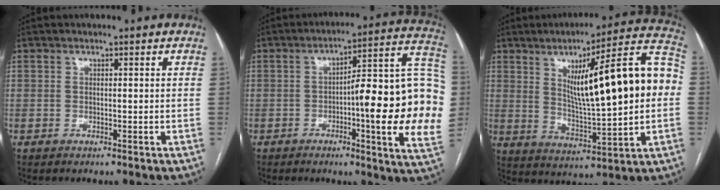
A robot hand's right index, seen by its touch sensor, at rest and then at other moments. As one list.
[{"total": 21.6, "force": [-2.1, 2.6, 21.4], "torque": [-0.200, 0.034, -0.022]}, {"total": 20.6, "force": [2.9, 2.3, 20.3], "torque": [-0.302, 0.025, 0.043]}]